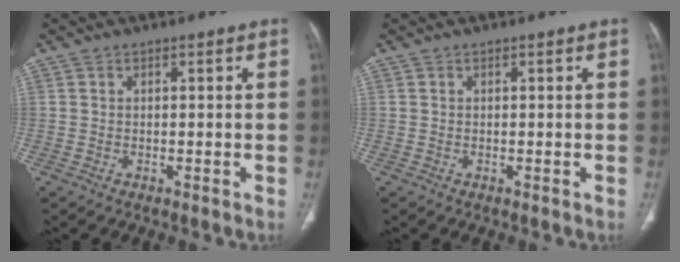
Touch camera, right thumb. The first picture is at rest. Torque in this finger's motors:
{"motor_torque": [0.00, 0.00, 0.00, 0.00, 0.00]}